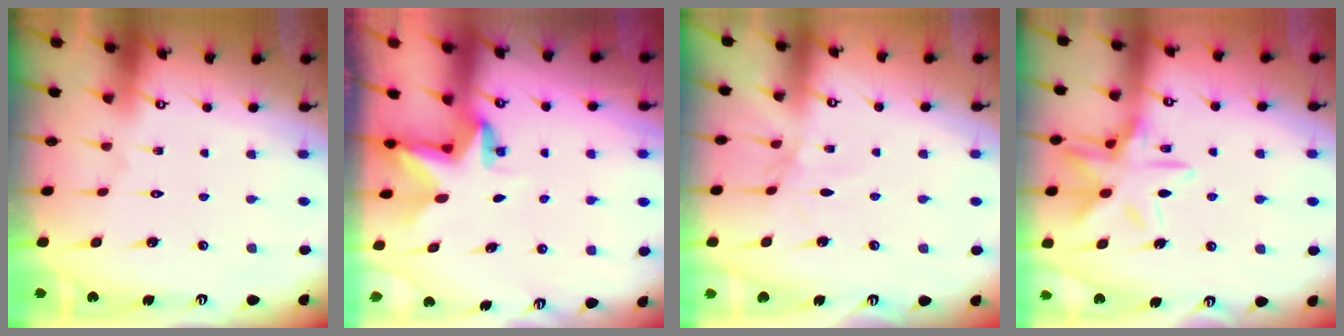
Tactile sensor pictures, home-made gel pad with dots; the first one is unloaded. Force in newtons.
{"total": 2.8, "press": 2.8, "slide": 0.1}
{"total": 1.7, "press": 1.7, "slide": 0.4}
{"total": 12.4, "press": 12.4, "slide": 0.4}